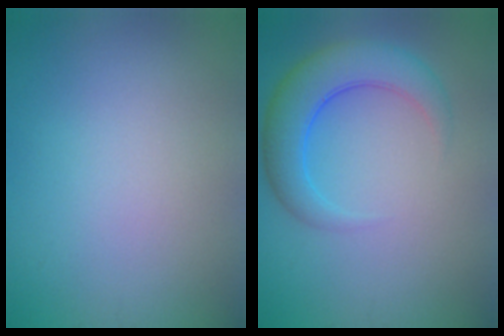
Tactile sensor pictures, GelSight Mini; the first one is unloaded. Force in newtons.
{"total": 5.1, "press": 5.1, "slide": 0.2}